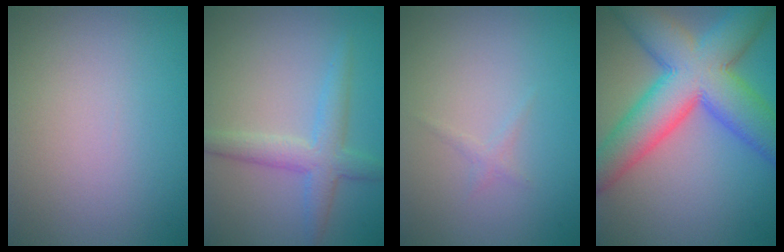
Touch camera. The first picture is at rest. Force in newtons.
{"total": 3.5, "press": 3.5, "slide": 0.0}
{"total": 0.7, "press": 0.7, "slide": 0.1}
{"total": 12.1, "press": 12.1, "slide": 0.5}